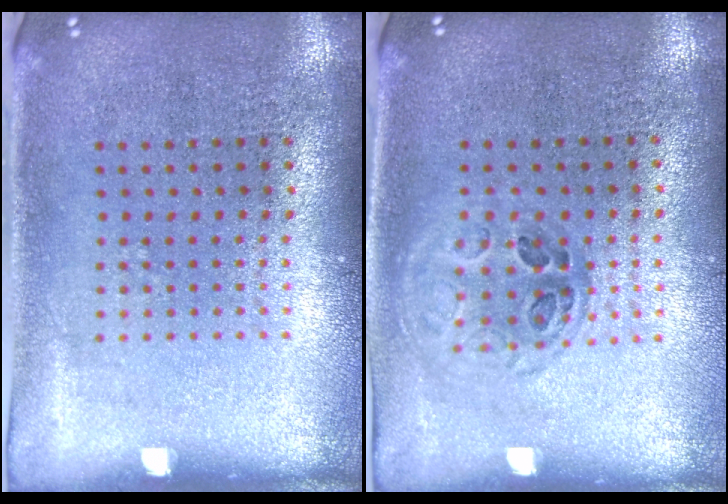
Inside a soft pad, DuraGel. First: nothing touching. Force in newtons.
{"total": 1.0, "press": 0.9, "slide": 0.4}